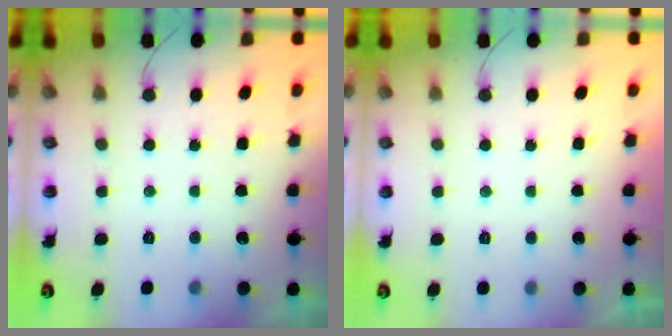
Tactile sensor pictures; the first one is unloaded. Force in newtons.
{"total": 2.3, "press": 2.2, "slide": 0.4}